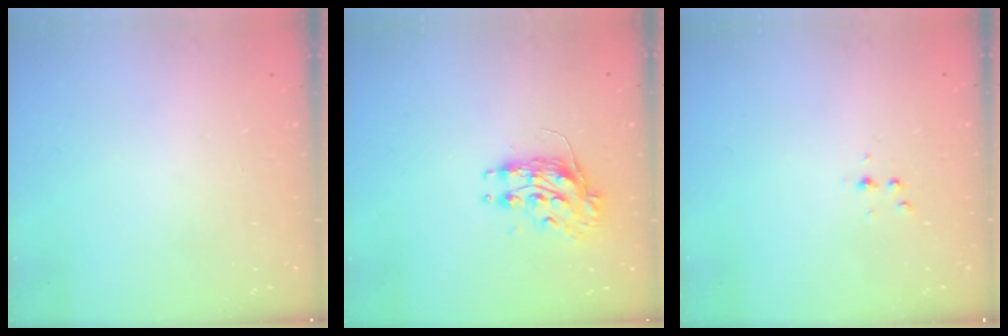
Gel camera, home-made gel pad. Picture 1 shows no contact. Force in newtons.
{"total": 8.3, "press": 8.3, "slide": 0.2}
{"total": 3.1, "press": 2.7, "slide": 1.6}